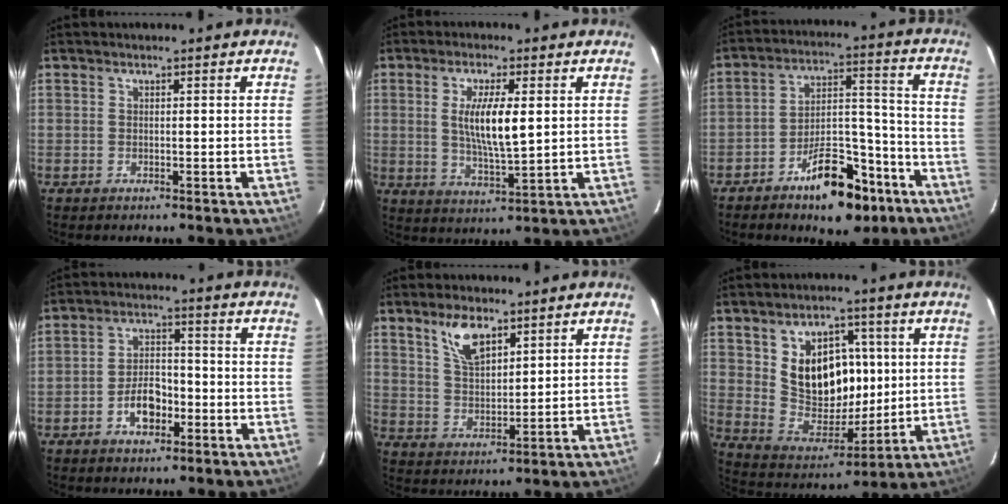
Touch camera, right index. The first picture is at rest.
{"total": 8.8, "force": [1.5, 2.1, 8.4], "torque": [-0.155, -0.006, 0.030]}
{"total": 14.3, "force": [-9.3, 6.3, 8.8], "torque": [-0.143, 0.028, -0.137]}
{"total": 7.6, "force": [-3.3, 3.9, 5.6], "torque": [-0.111, 0.012, -0.051]}
{"total": 7.6, "force": [4.7, 3.3, 4.9], "torque": [-0.089, 0.006, 0.095]}
{"total": 14.8, "force": [3.4, 10.8, 9.4], "torque": [-0.178, 0.010, 0.083]}